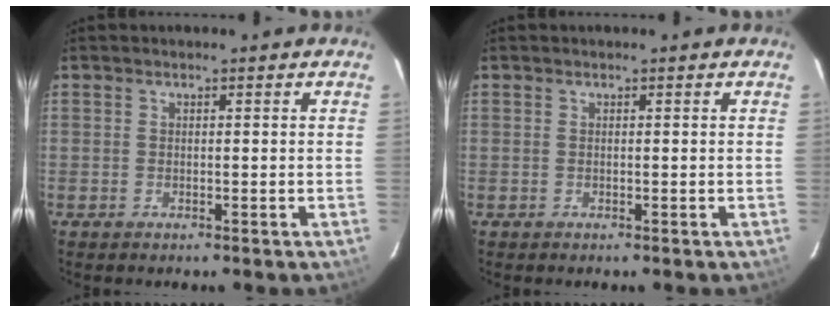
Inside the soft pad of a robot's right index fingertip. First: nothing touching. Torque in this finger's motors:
{"motor_torque": [0.00, 0.00, 0.00, 0.00]}